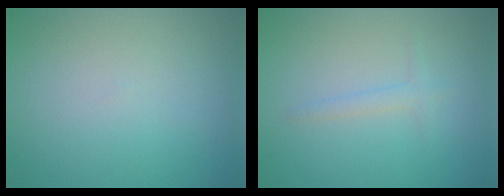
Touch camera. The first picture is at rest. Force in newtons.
{"total": 1.1, "press": 1.1, "slide": 0.1}